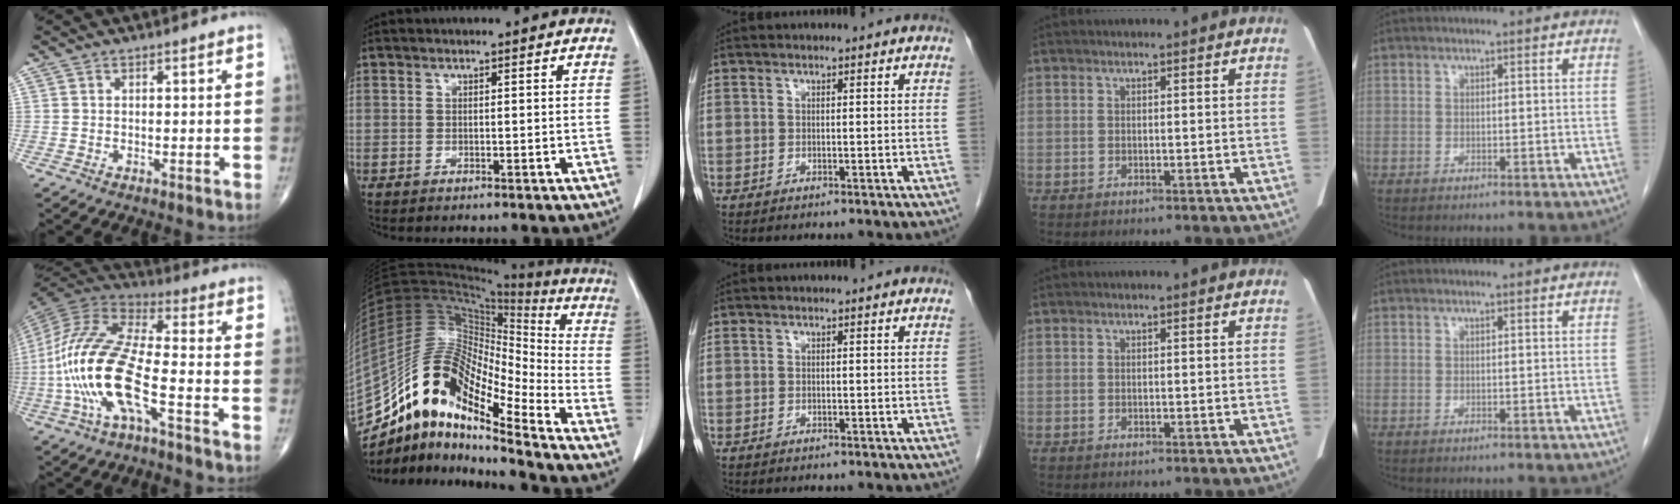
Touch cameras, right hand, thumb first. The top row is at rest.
{"thumb": {"total": 19.3, "force": [-5.7, 6.1, 17.4], "torque": [-0.387, 0.033, -0.107]}, "index": {"total": 19.0, "force": [-14.0, 4.0, 12.1], "torque": [-0.225, 0.037, -0.253]}}